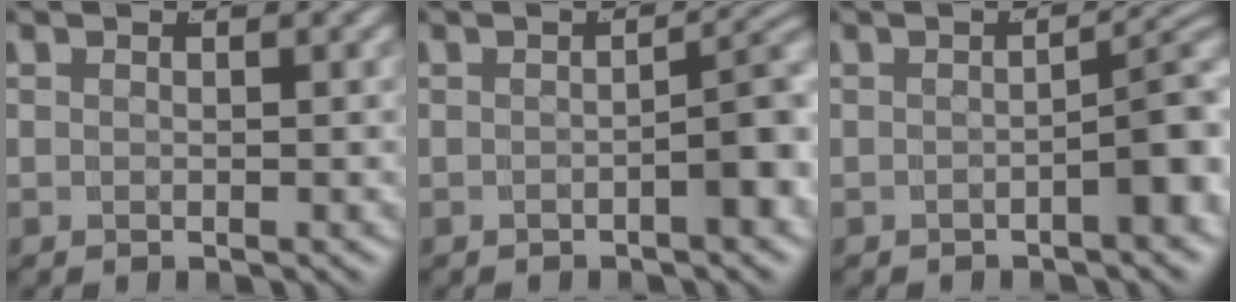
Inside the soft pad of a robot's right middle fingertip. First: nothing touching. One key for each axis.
{"total": 3.8, "fx": -1.4, "fy": 1.0, "fz": 3.4, "tx": -0.030, "ty": 0.004, "tz": -0.022}
{"total": 4.4, "fx": -1.5, "fy": 1.3, "fz": 3.9, "tx": -0.032, "ty": 0.006, "tz": -0.026}